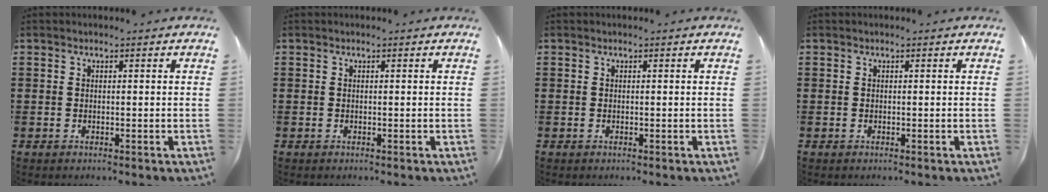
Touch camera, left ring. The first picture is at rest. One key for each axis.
{"total": 0.0}
{"total": 0.0}
{"total": 0.0}